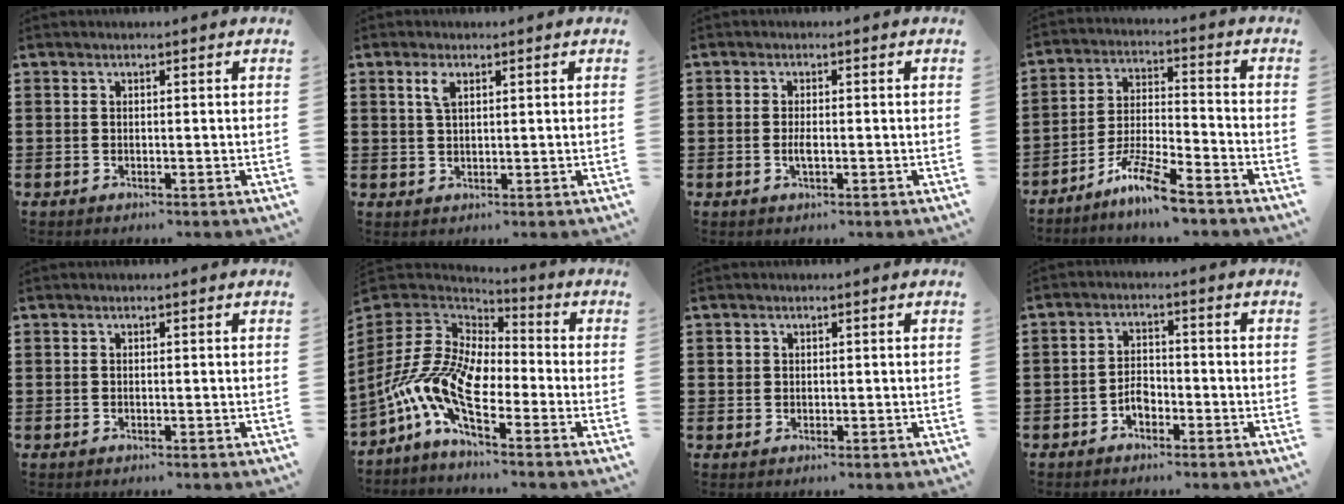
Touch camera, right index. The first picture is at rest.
{"total": 2.4, "force": [1.1, 1.0, 1.9], "torque": [-0.043, 0.004, 0.018]}
{"total": 1.8, "force": [-0.4, 0.6, 1.7], "torque": [-0.031, -0.002, -0.007]}
{"total": 8.7, "force": [-7.2, 0.6, 4.9], "torque": [-0.102, 0.003, -0.139]}
{"total": 0.0}
{"total": 13.3, "force": [-5.4, 6.4, 10.3], "torque": [-0.257, -0.005, -0.115]}
{"total": 1.0, "force": [0.4, 0.9, 0.3], "torque": [-0.008, 0.005, 0.007]}
{"total": 3.0, "force": [-1.8, 1.7, 1.7], "torque": [-0.034, 0.004, -0.035]}